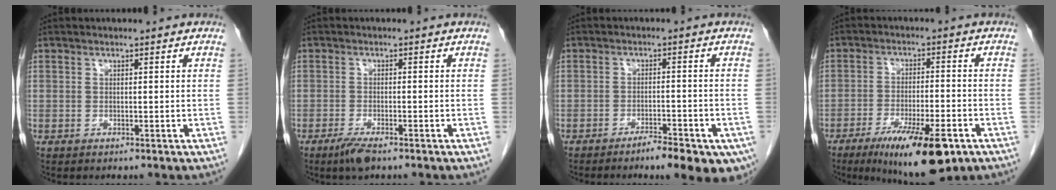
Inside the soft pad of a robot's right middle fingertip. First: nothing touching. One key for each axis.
{"total": 3.0, "fx": -2.1, "fy": 0.6, "fz": 2.1, "tx": -0.047, "ty": -0.005, "tz": -0.040}
{"total": 9.2, "fx": -6.1, "fy": 2.3, "fz": 6.6, "tx": -0.068, "ty": 0.000, "tz": -0.085}
{"total": 13.3, "fx": -7.7, "fy": 2.6, "fz": 10.5, "tx": -0.158, "ty": -0.024, "tz": -0.118}